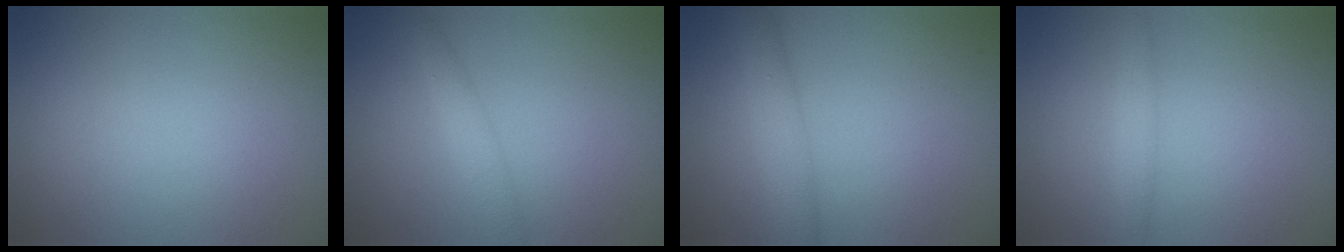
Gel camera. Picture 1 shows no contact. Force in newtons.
{"total": 1.8, "press": 1.8, "slide": 0.1}
{"total": 2.8, "press": 2.8, "slide": 0.1}
{"total": 1.3, "press": 1.3, "slide": 0.1}